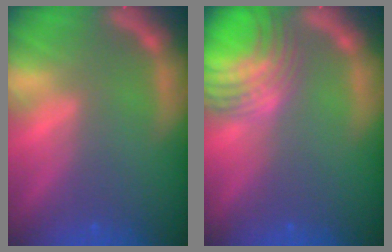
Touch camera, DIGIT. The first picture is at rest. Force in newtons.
{"total": 9.1}